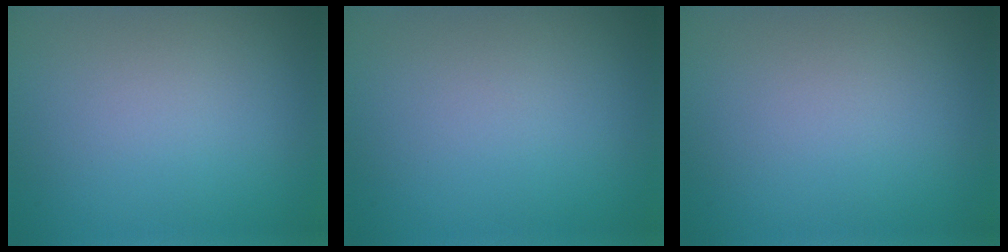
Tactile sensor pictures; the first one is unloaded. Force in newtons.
{"total": 0.0}
{"total": 0.0}